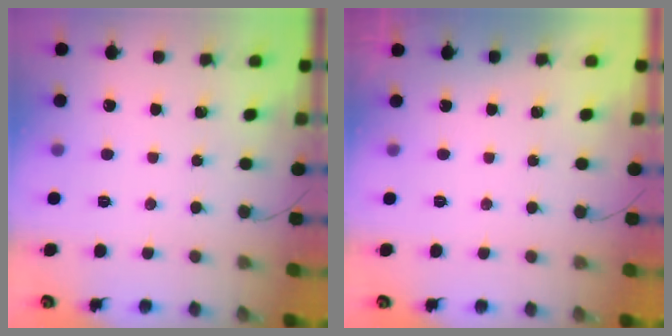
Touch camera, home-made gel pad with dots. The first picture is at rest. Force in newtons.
{"total": 0.0}